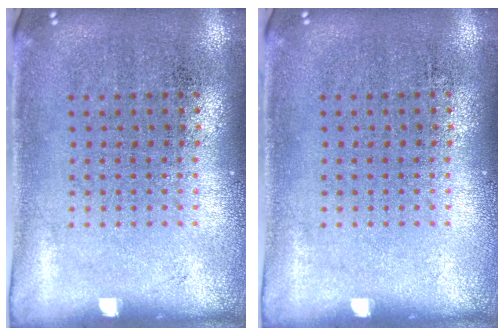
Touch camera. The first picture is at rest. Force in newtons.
{"total": 0.0}